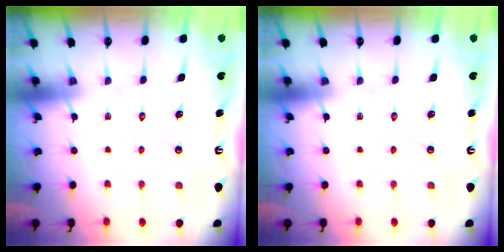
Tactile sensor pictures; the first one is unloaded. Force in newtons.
{"total": 0.0}